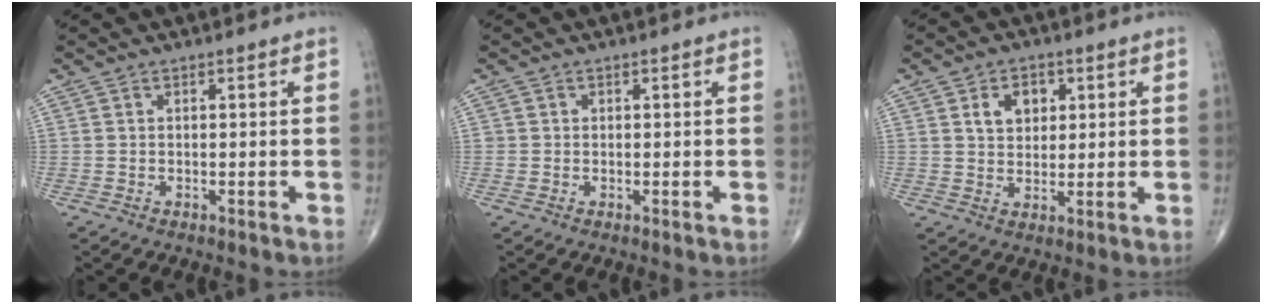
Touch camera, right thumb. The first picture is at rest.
{"total": 0.8, "force": [0.0, 0.8, 0.0], "torque": [0.006, 0.005, -0.001]}
{"total": 6.1, "force": [2.1, 4.4, 3.6], "torque": [-0.029, -0.009, 0.034]}